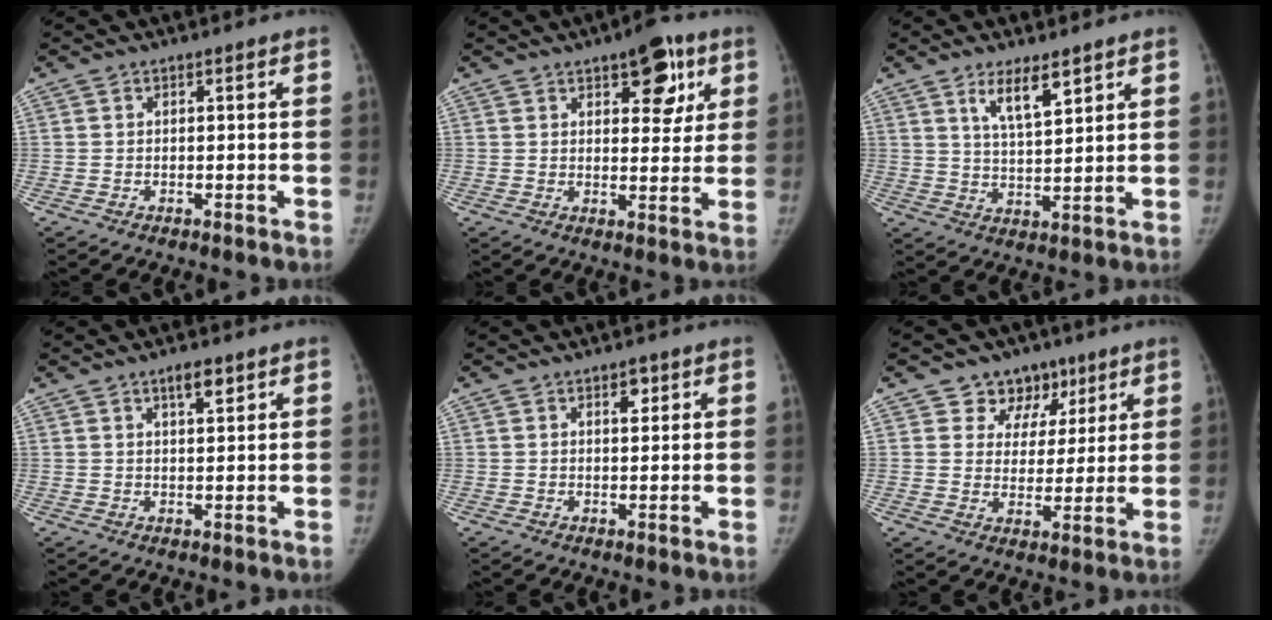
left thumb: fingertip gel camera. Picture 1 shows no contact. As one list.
[{"total": 9.7, "force": [4.9, 4.7, 7.0], "torque": [-0.055, -0.017, 0.062]}, {"total": 6.8, "force": [4.2, 2.0, 5.0], "torque": [-0.077, -0.031, 0.079]}, {"total": 3.4, "force": [2.1, 1.1, 2.4], "torque": [-0.028, -0.012, 0.034]}, {"total": 2.3, "force": [1.2, 1.3, 1.5], "torque": [-0.010, -0.004, 0.016]}, {"total": 8.9, "force": [5.4, 6.9, 1.6], "torque": [0.026, -0.020, 0.084]}]